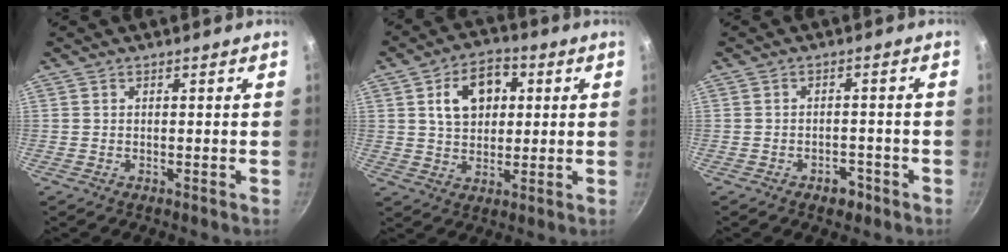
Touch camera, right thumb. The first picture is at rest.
{"total": 10.5, "force": [2.8, 7.1, 7.2], "torque": [-0.093, 0.002, 0.045]}
{"total": 3.2, "force": [-2.0, 1.9, 1.7], "torque": [-0.012, 0.013, -0.026]}